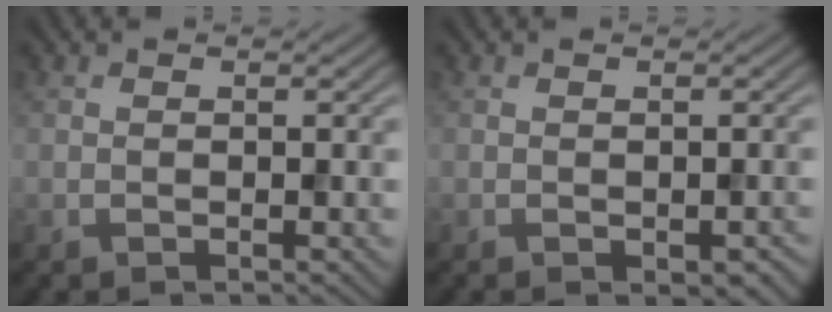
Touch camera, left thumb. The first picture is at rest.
{"total": 2.2, "force": [-1.1, 0.9, 1.6], "torque": [-0.024, -0.008, -0.008]}